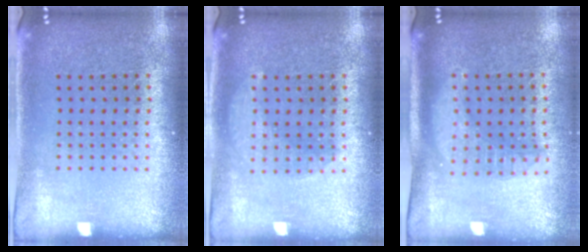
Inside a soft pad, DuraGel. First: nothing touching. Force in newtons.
{"total": 1.7, "press": 1.7, "slide": 0.4}
{"total": 1.8, "press": 1.5, "slide": 0.9}